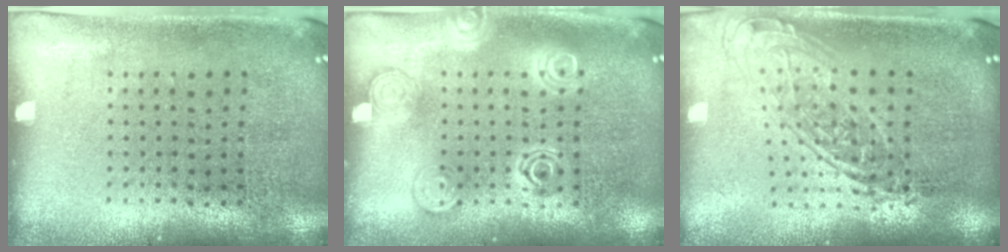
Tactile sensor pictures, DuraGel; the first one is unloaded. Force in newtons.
{"total": 2.6, "press": 2.5, "slide": 0.3}
{"total": 1.7, "press": 1.3, "slide": 1.1}